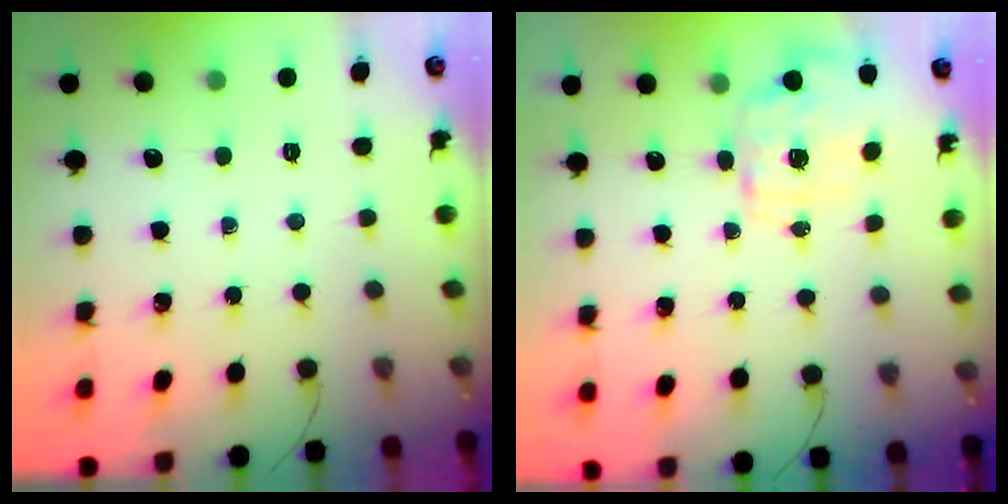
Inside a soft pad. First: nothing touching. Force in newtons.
{"total": 5.8, "press": 5.6, "slide": 1.6}